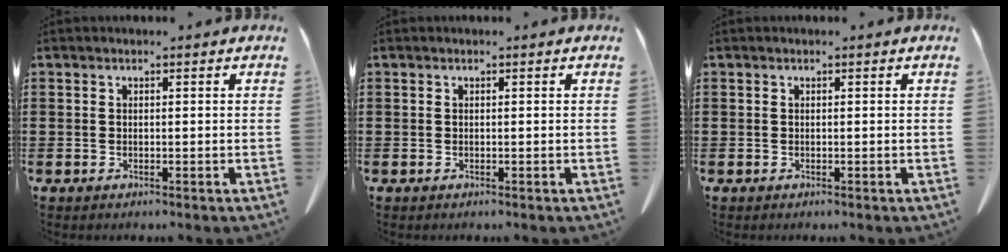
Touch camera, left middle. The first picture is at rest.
{"total": 0.0}
{"total": 0.0}